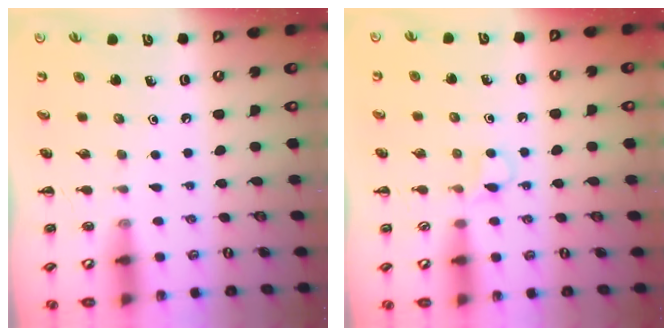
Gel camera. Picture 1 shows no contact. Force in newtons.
{"total": 3.1, "press": 2.9, "slide": 1.3}